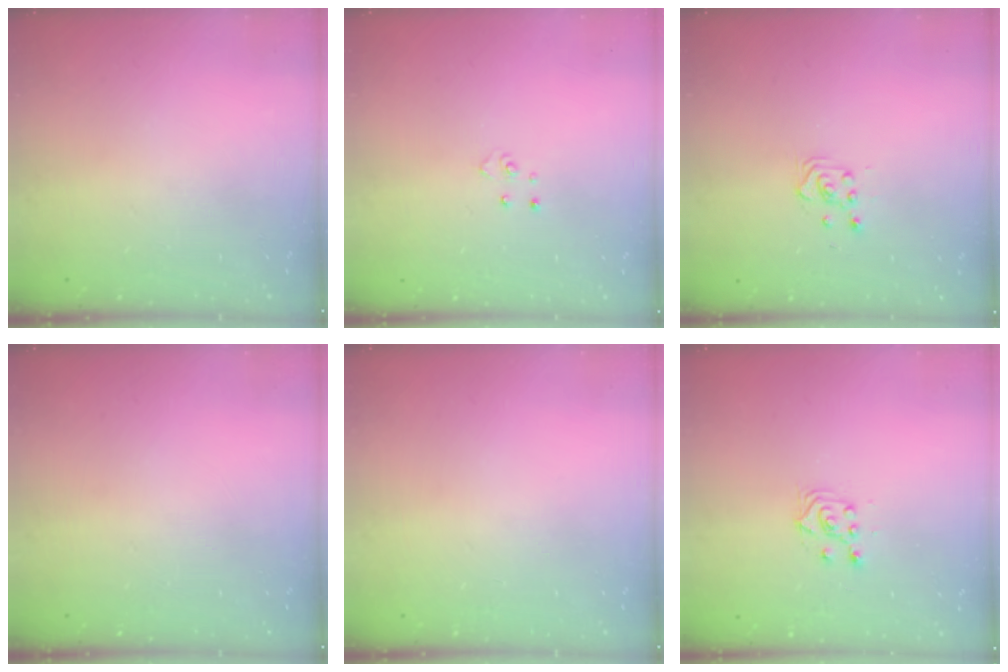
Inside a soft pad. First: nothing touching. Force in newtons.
{"total": 3.8, "press": 3.8, "slide": 0.4}
{"total": 3.6, "press": 3.4, "slide": 1.1}
{"total": 0.0}
{"total": 0.0}
{"total": 5.0, "press": 5.0, "slide": 0.8}